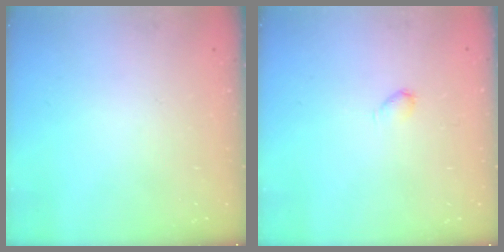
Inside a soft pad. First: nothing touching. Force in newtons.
{"total": 2.3, "press": 2.3, "slide": 0.4}